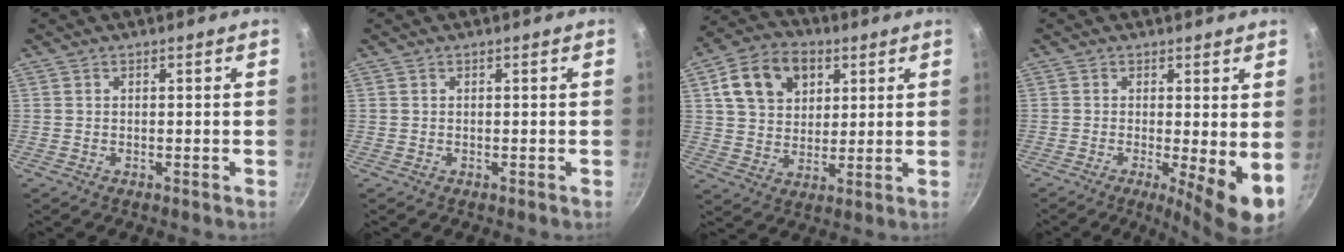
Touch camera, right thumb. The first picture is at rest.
{"total": 0.0}
{"total": 13.3, "force": [4.9, 9.8, 7.5], "torque": [-0.113, -0.002, 0.077]}
{"total": 7.9, "force": [-0.7, 1.8, 7.6], "torque": [-0.099, -0.015, -0.007]}